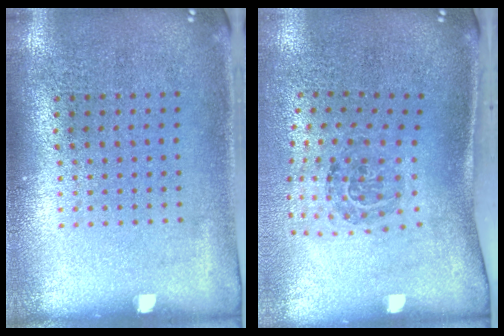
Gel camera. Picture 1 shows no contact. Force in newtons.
{"total": 1.8, "press": 1.1, "slide": 1.4}